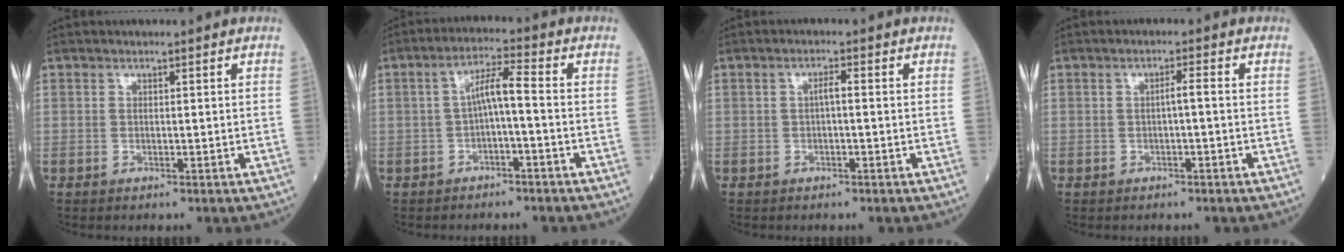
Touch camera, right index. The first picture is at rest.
{"total": 4.6, "force": [-0.8, 0.5, 4.5], "torque": [-0.079, 0.020, -0.014]}
{"total": 1.5, "force": [-0.1, 0.2, 1.5], "torque": [-0.026, 0.005, -0.002]}
{"total": 1.5, "force": [-0.3, 0.0, 1.5], "torque": [-0.022, 0.004, -0.005]}